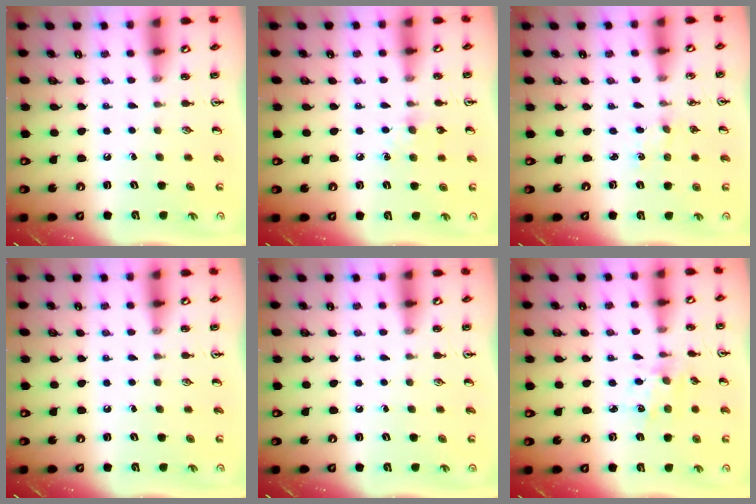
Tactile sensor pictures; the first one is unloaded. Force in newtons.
{"total": 7.5, "press": 7.4, "slide": 0.9}
{"total": 0.0}
{"total": 0.0}
{"total": 0.0}
{"total": 2.9, "press": 2.8, "slide": 0.8}